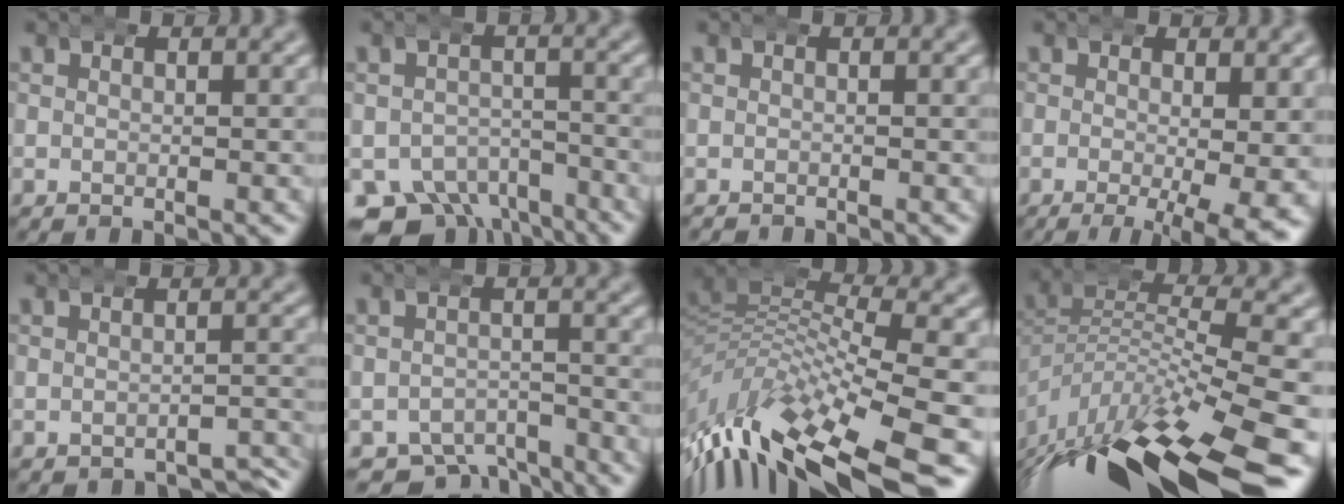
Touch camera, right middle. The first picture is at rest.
{"total": 9.1, "force": [-5.8, 6.2, 3.3], "torque": [-0.062, -0.047, -0.088]}
{"total": 0.6, "force": [-0.6, 0.0, -0.2], "torque": [-0.003, -0.007, -0.006]}
{"total": 7.6, "force": [-4.4, 2.0, 5.8], "torque": [-0.077, -0.026, -0.058]}
{"total": 3.1, "force": [-2.9, 1.0, 0.6], "torque": [-0.008, -0.006, -0.044]}
{"total": 6.3, "force": [-4.9, 3.4, 2.0], "torque": [-0.021, -0.023, -0.077]}
{"total": 11.9, "force": [-4.7, 6.5, 8.8], "torque": [-0.204, -0.048, -0.051]}
{"total": 14.5, "force": [-7.5, 6.4, 10.7], "torque": [-0.210, -0.056, -0.085]}